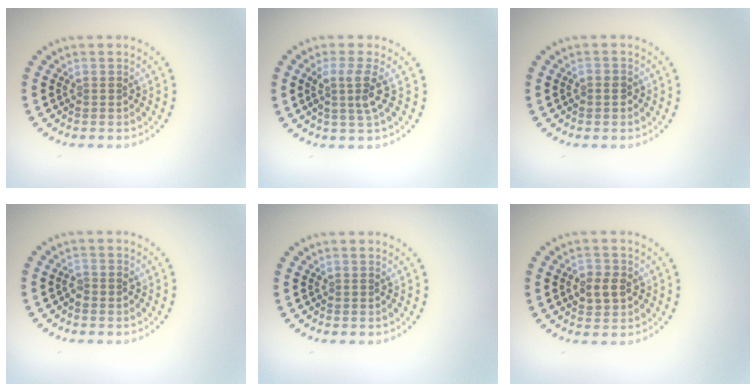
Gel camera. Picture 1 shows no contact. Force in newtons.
{"total": 2.7, "press": 2.0, "slide": 1.8}
{"total": 0.6, "press": 0.6, "slide": 0.2}
{"total": 0.9, "press": 0.9, "slide": 0.3}
{"total": 0.0}
{"total": 2.6, "press": 2.5, "slide": 0.4}